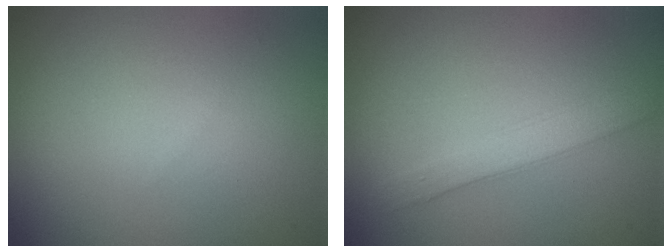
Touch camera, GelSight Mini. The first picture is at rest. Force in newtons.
{"total": 2.5, "press": 2.5, "slide": 0.2}